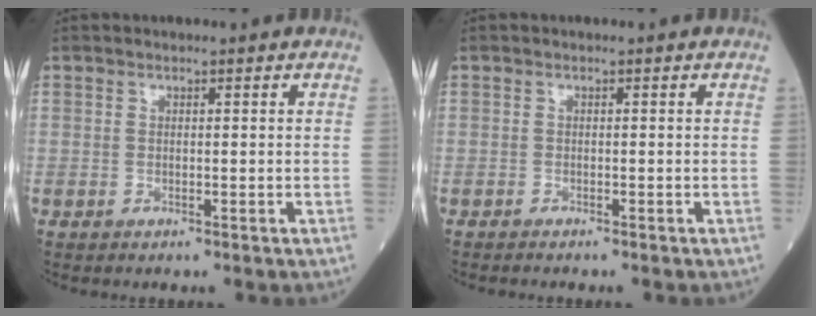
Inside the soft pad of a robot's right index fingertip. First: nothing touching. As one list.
[{"total": 0.8, "force": [-0.8, 0.0, 0.3], "torque": [-0.006, -0.001, -0.012]}]